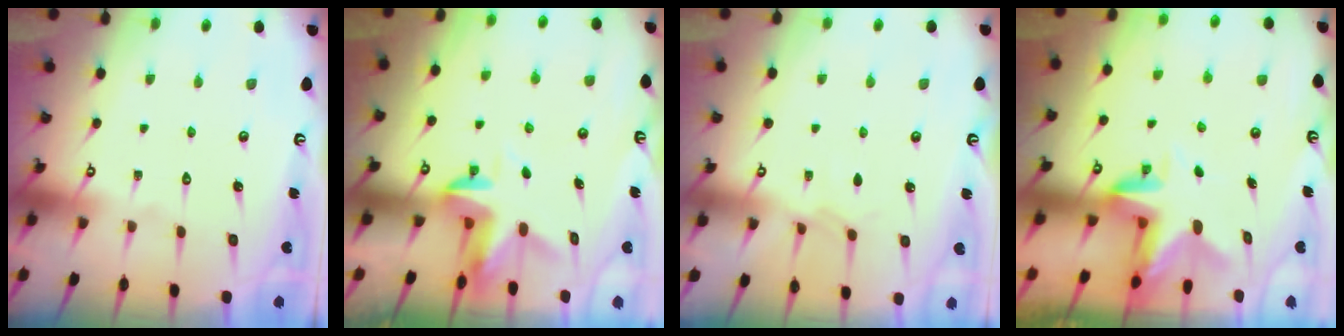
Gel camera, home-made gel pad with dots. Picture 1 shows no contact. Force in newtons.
{"total": 3.3, "press": 3.2, "slide": 0.4}
{"total": 5.2, "press": 5.2, "slide": 0.3}
{"total": 3.8, "press": 3.8, "slide": 0.5}